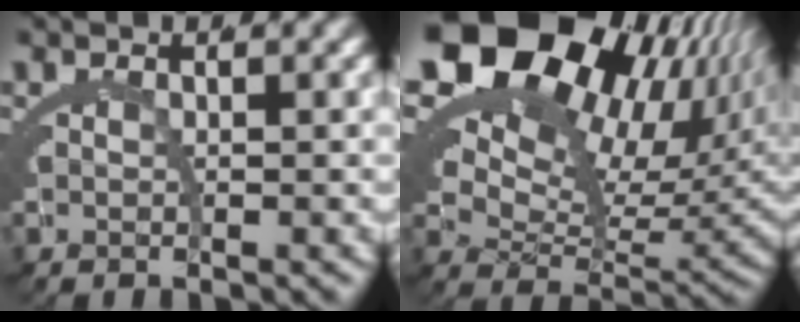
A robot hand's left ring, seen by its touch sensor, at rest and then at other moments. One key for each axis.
{"total": 16.2, "fx": 4.7, "fy": 10.3, "fz": 11.6, "tx": -0.197, "ty": 0.010, "tz": 0.063}